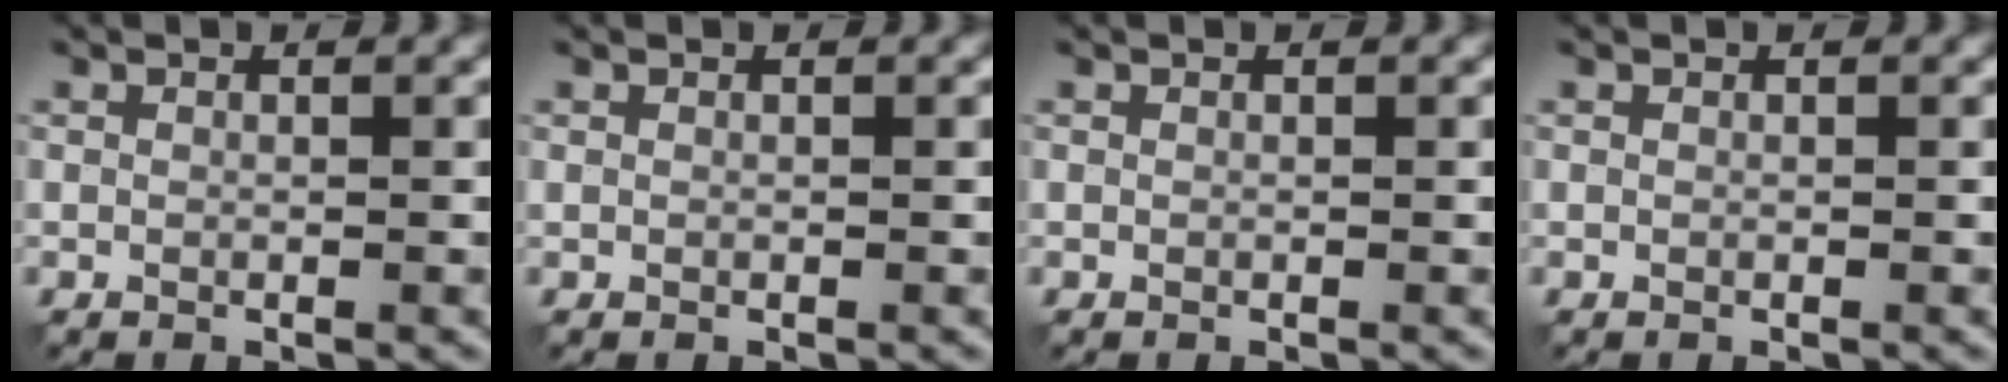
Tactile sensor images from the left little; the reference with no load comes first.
{"total": 0.0}
{"total": 0.0}
{"total": 0.0}